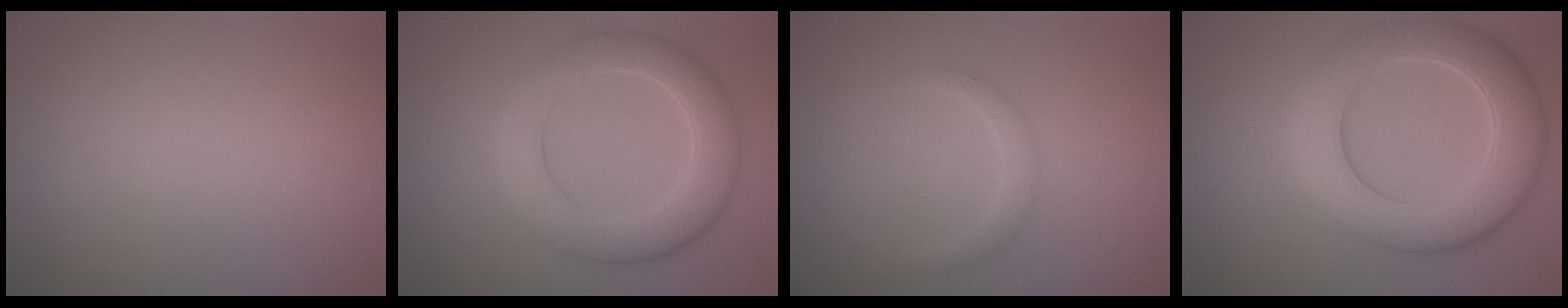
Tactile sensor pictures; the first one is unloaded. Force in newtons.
{"total": 6.0, "press": 6.0, "slide": 0.4}
{"total": 1.3, "press": 1.3, "slide": 0.0}
{"total": 8.1, "press": 8.1, "slide": 0.3}